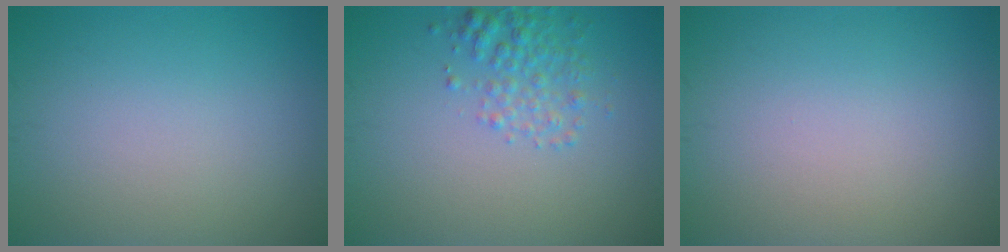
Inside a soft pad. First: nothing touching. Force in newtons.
{"total": 2.5, "press": 2.5, "slide": 0.1}
{"total": 0.0}